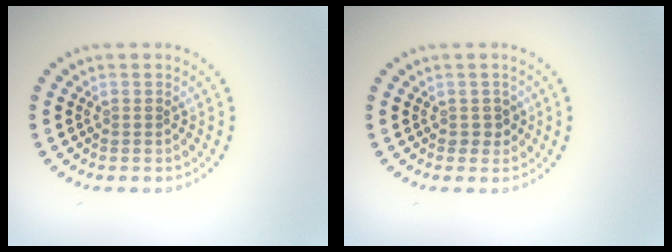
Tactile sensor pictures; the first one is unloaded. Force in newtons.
{"total": 1.1, "press": 1.0, "slide": 0.5}